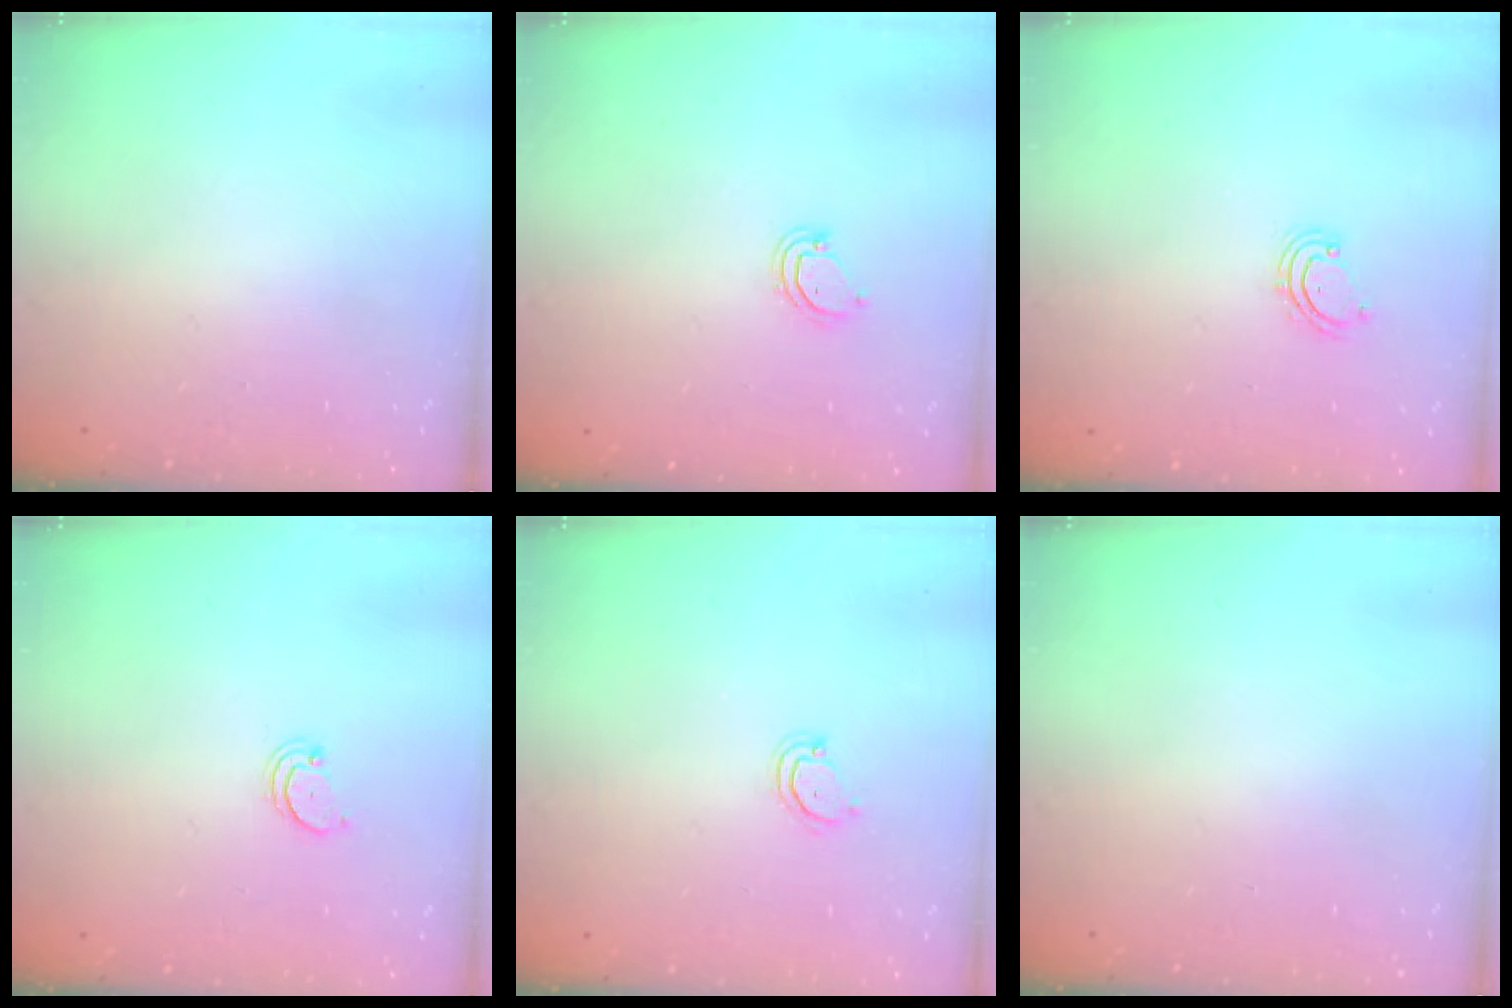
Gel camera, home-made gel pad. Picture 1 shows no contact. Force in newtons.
{"total": 3.1, "press": 3.1, "slide": 0.2}
{"total": 2.7, "press": 2.6, "slide": 0.5}
{"total": 2.0, "press": 2.0, "slide": 0.2}
{"total": 2.5, "press": 2.5, "slide": 0.1}
{"total": 0.0}